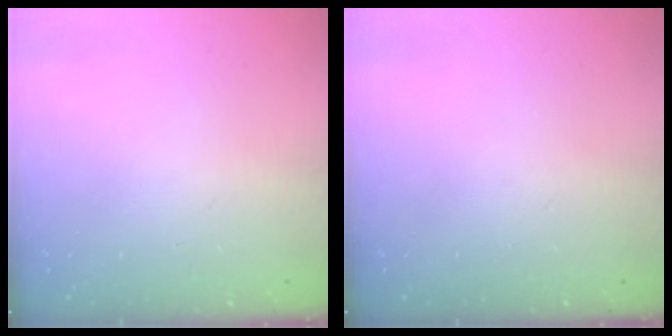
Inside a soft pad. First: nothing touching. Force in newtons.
{"total": 0.0}